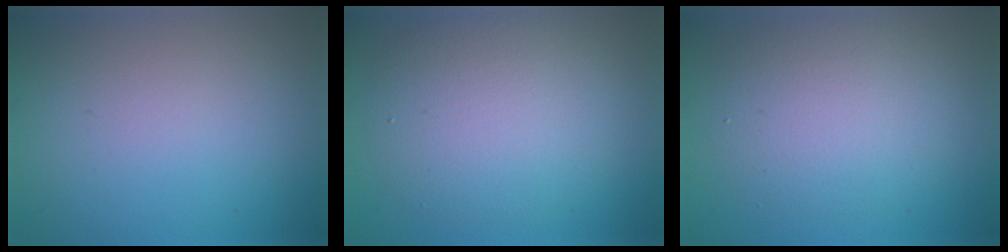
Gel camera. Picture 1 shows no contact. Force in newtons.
{"total": 6.0, "press": 6.0, "slide": 0.2}
{"total": 4.4, "press": 4.4, "slide": 0.2}